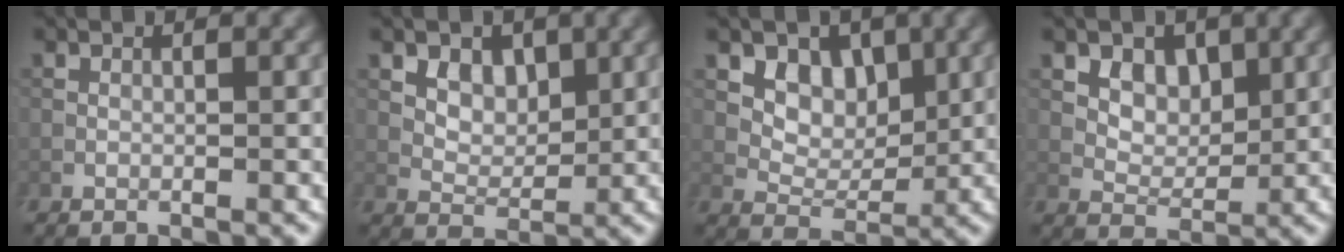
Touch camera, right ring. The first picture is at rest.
{"total": 2.8, "force": [1.1, 2.2, 1.5], "torque": [-0.029, -0.020, 0.034]}
{"total": 4.4, "force": [1.8, 3.4, 2.1], "torque": [-0.035, -0.024, 0.048]}
{"total": 3.3, "force": [1.4, 2.6, 1.7], "torque": [-0.031, -0.021, 0.043]}